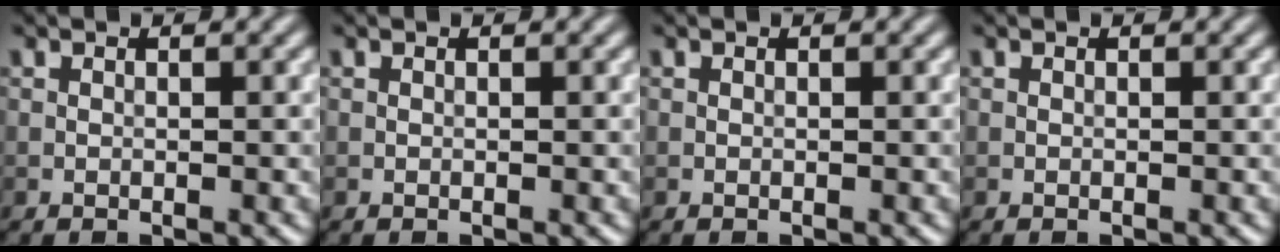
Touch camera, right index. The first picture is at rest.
{"total": 0.0}
{"total": 0.0}
{"total": 0.0}